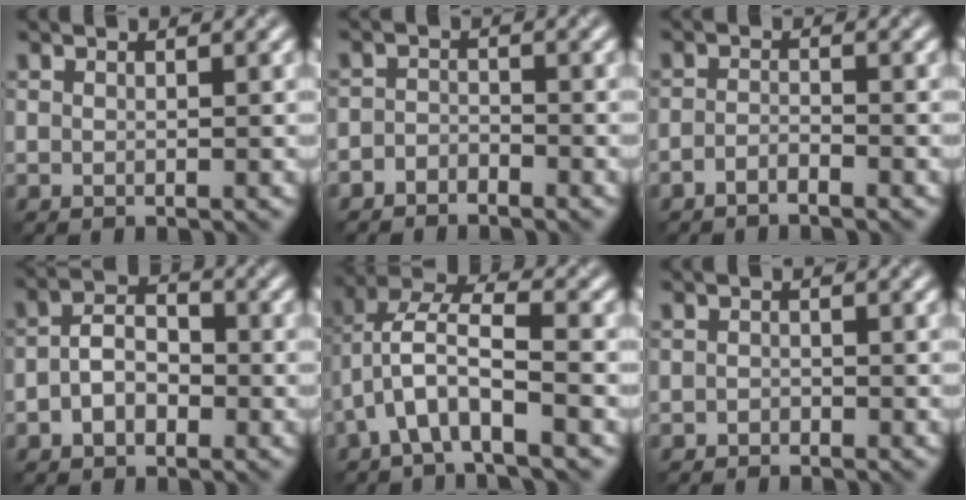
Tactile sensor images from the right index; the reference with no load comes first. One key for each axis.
{"total": 1.8, "fx": -1.7, "fy": 0.6, "fz": 0.0, "tx": -0.003, "ty": 0.006, "tz": -0.042}
{"total": 1.2, "fx": -1.1, "fy": 0.2, "fz": 0.5, "tx": -0.016, "ty": 0.005, "tz": -0.029}
{"total": 3.1, "fx": -0.7, "fy": 2.0, "fz": 2.3, "tx": -0.046, "ty": 0.015, "tz": -0.021}
{"total": 5.6, "fx": -1.7, "fy": 1.8, "fz": 5.0, "tx": -0.104, "ty": 0.025, "tz": -0.041}
{"total": 0.6, "fx": -0.5, "fy": 0.1, "fz": -0.2, "tx": 0.003, "ty": 0.006, "tz": -0.014}